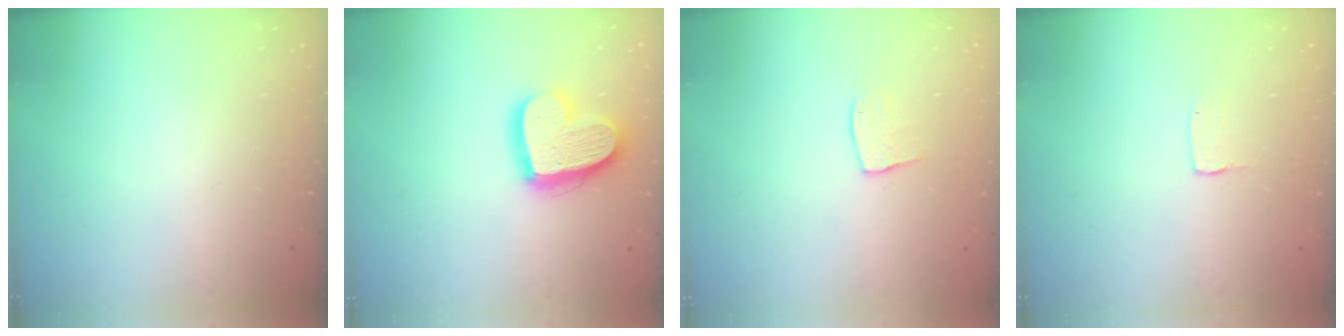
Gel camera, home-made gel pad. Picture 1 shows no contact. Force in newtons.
{"total": 18.3, "press": 18.3, "slide": 1.6}
{"total": 7.5, "press": 7.5, "slide": 0.4}
{"total": 1.0, "press": 1.0, "slide": 0.1}